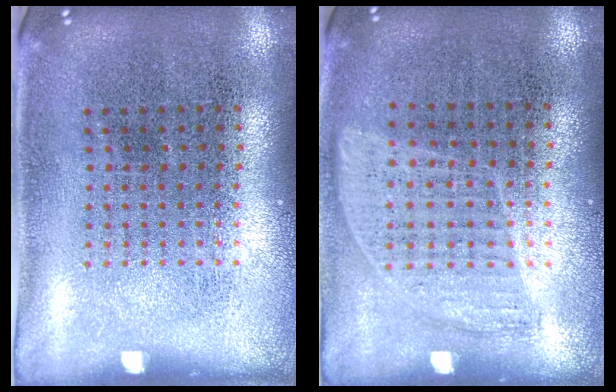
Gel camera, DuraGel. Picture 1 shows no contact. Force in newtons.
{"total": 0.9, "press": 0.8, "slide": 0.4}